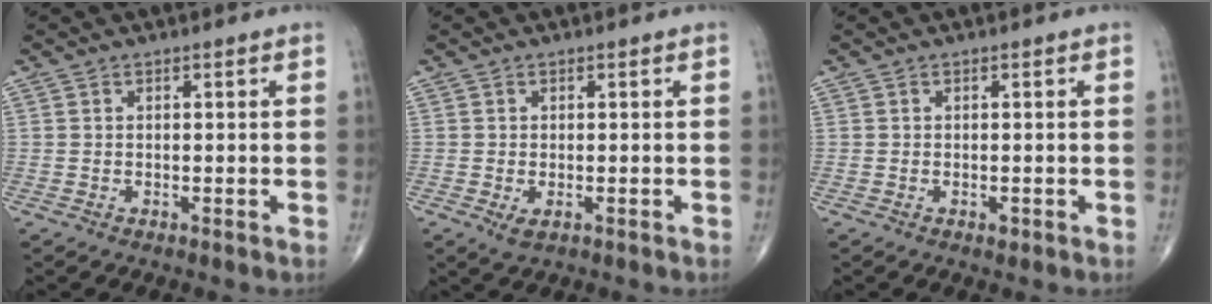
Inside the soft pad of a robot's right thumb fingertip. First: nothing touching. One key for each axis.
{"total": 1.8, "fx": -0.5, "fy": 1.0, "fz": 1.5, "tx": -0.024, "ty": -0.004, "tz": -0.003}
{"total": 0.6, "fx": -0.1, "fy": 0.4, "fz": 0.4, "tx": -0.007, "ty": -0.002, "tz": -0.001}